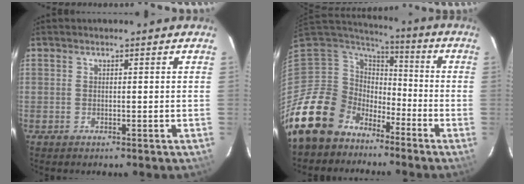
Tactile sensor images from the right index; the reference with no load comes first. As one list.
[{"total": 14.4, "force": [-10.3, 9.8, 2.4], "torque": [-0.079, 0.021, -0.185]}]